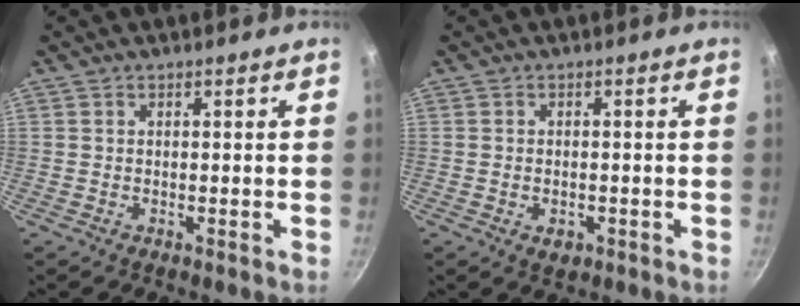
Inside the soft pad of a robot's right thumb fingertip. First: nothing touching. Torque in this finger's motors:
{"motor_torque": [-0.47, -0.06, -0.54, 0.01, 0.11]}